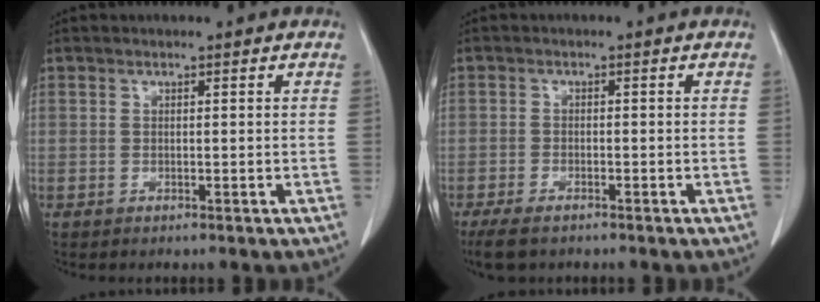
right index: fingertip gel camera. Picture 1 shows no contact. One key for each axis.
{"total": 5.7, "fx": -4.1, "fy": 2.4, "fz": 3.3, "tx": -0.064, "ty": -0.011, "tz": -0.067}